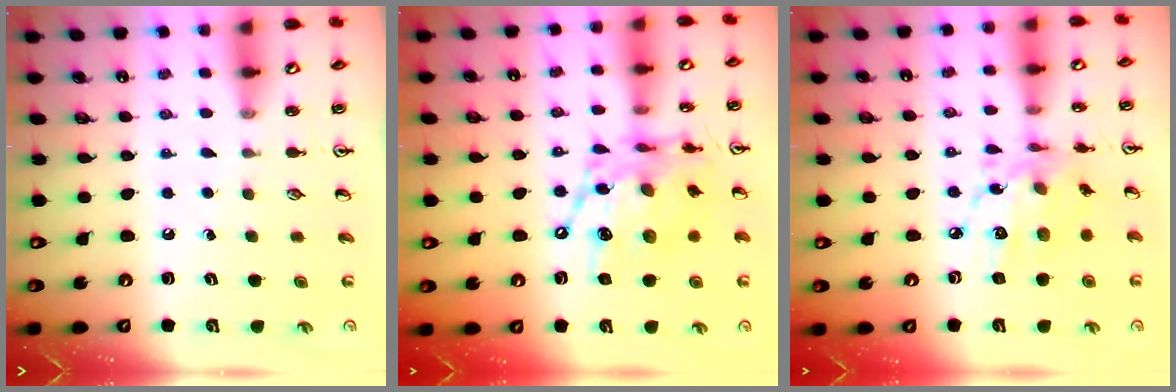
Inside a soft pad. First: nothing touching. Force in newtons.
{"total": 16.2, "press": 16.2, "slide": 1.4}
{"total": 13.8, "press": 13.8, "slide": 0.8}